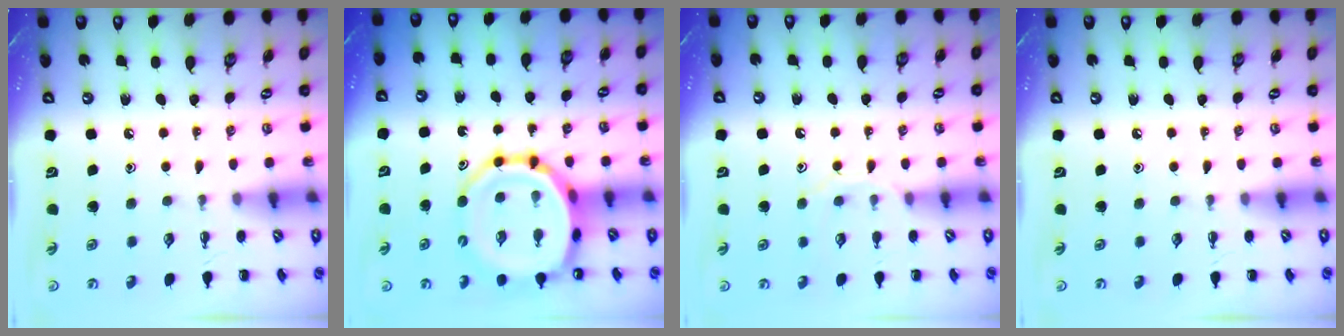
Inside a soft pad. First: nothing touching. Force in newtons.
{"total": 15.9, "press": 15.4, "slide": 3.9}
{"total": 7.6, "press": 7.6, "slide": 0.7}
{"total": 0.0}